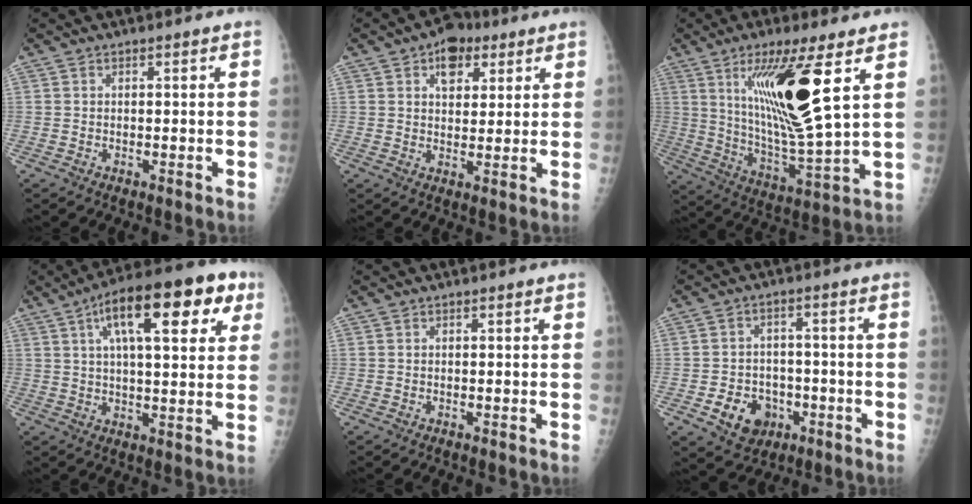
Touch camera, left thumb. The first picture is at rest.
{"total": 7.2, "force": [3.6, 4.8, 4.1], "torque": [-0.028, -0.009, 0.048]}
{"total": 18.4, "force": [7.1, 3.0, 16.7], "torque": [-0.302, -0.053, 0.132]}
{"total": 18.1, "force": [7.7, 6.9, 14.9], "torque": [-0.195, 0.011, 0.109]}
{"total": 0.0}
{"total": 8.5, "force": [-3.4, 6.9, 3.7], "torque": [-0.031, 0.023, -0.045]}